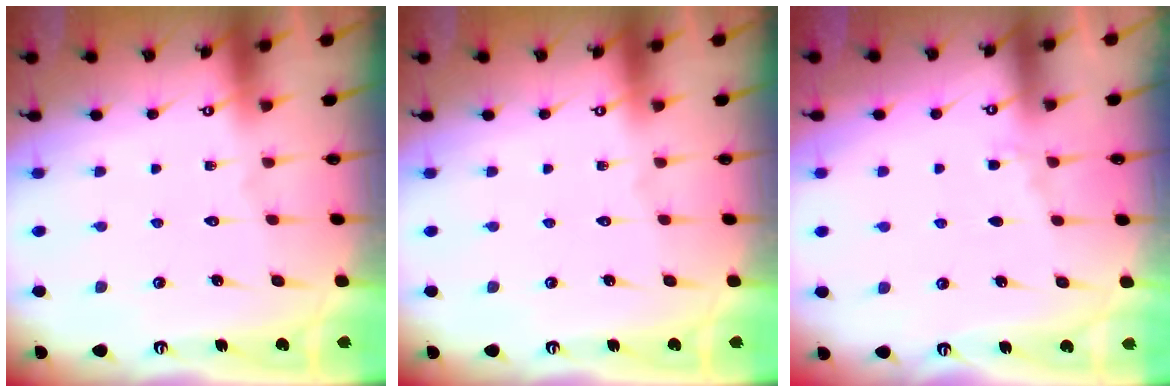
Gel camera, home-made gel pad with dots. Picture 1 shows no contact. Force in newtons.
{"total": 0.0}
{"total": 3.2, "press": 3.2, "slide": 0.5}